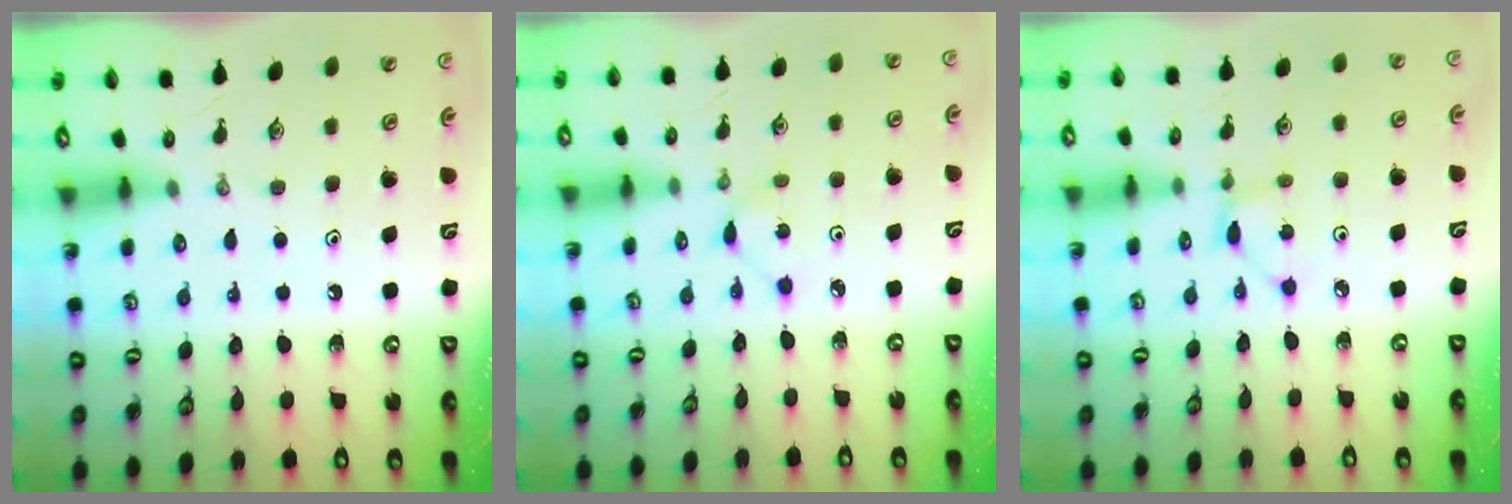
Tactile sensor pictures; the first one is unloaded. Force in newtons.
{"total": 1.1, "press": 1.1, "slide": 0.1}
{"total": 2.1, "press": 2.1, "slide": 0.3}